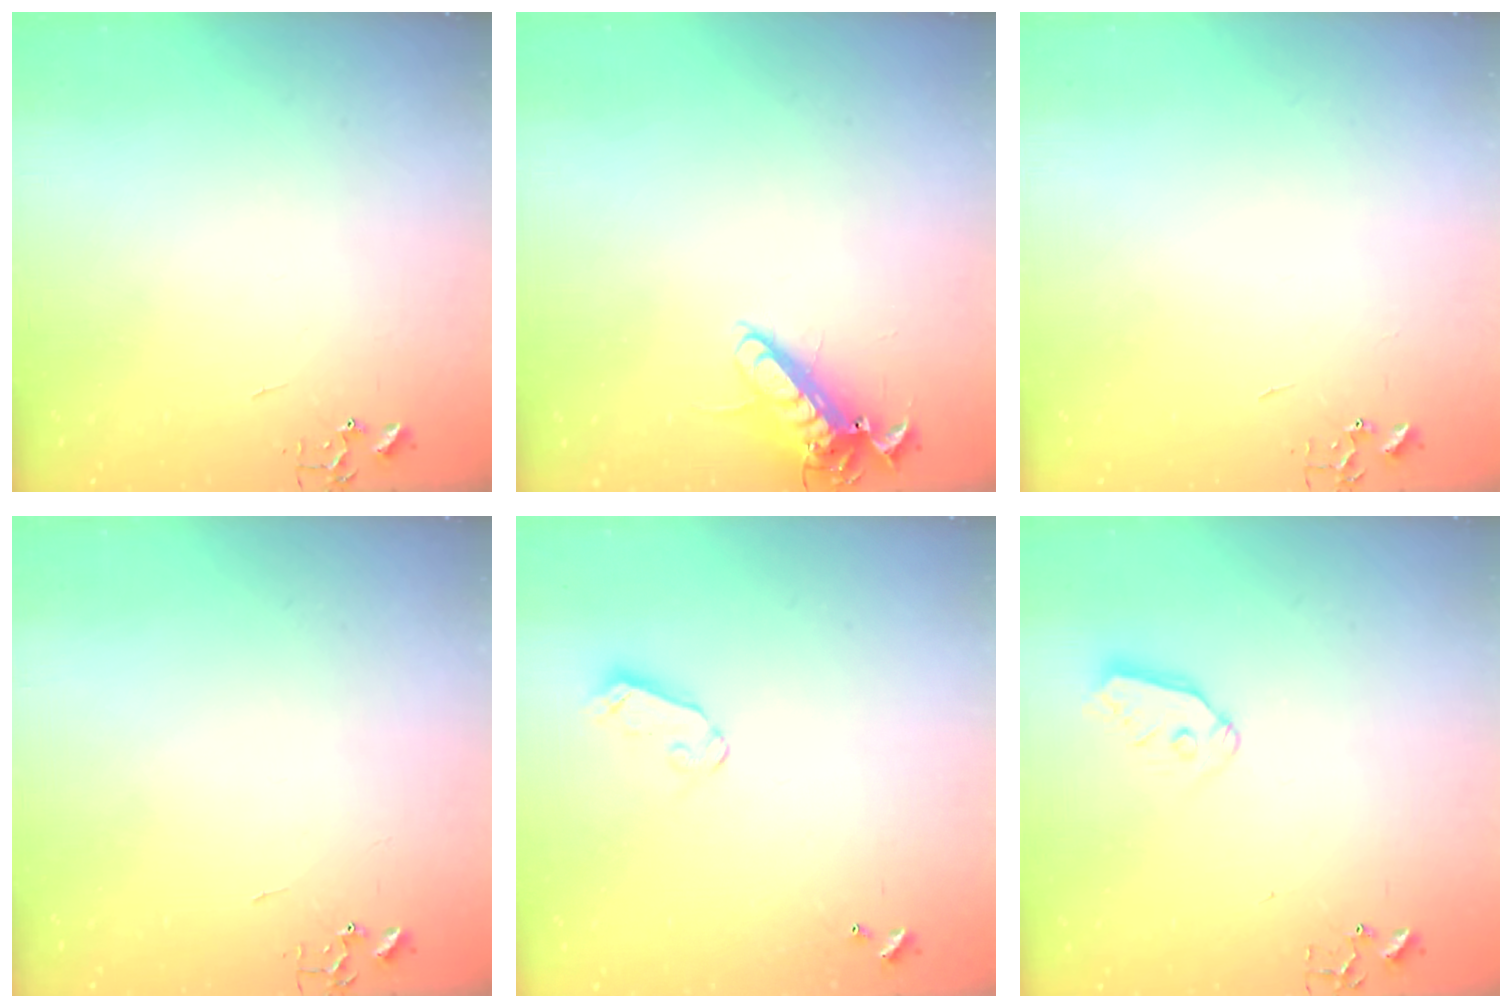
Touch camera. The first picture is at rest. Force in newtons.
{"total": 12.6, "press": 12.4, "slide": 2.4}
{"total": 0.0}
{"total": 0.0}
{"total": 5.4, "press": 5.4, "slide": 0.5}
{"total": 7.7, "press": 7.7, "slide": 0.4}